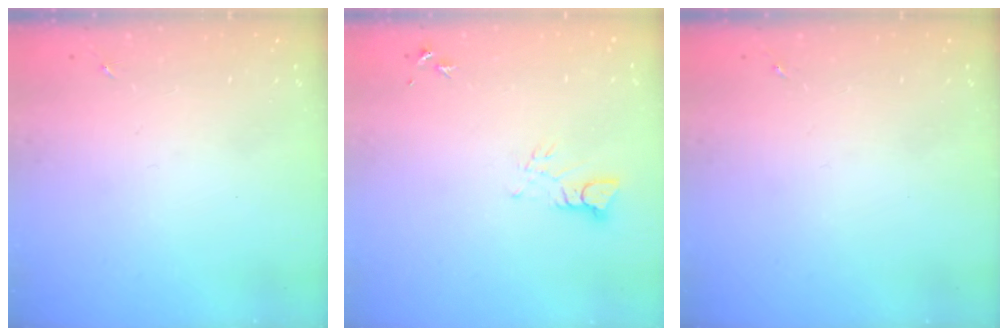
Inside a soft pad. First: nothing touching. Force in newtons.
{"total": 3.2, "press": 3.2, "slide": 0.2}
{"total": 0.0}